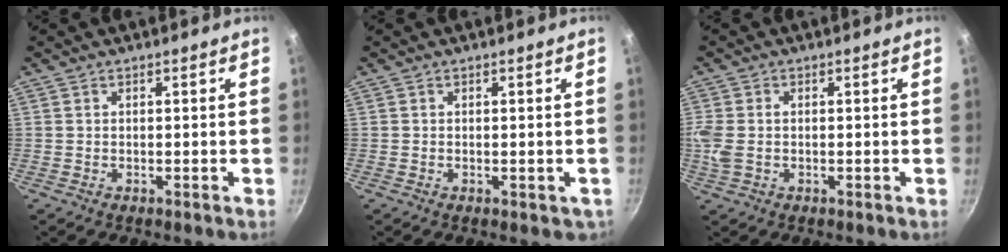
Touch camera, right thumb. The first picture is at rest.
{"total": 1.1, "force": [-0.2, 0.7, 0.8], "torque": [-0.007, -0.001, -0.001]}
{"total": 4.7, "force": [-0.1, 3.1, 3.5], "torque": [-0.081, 0.001, -0.006]}